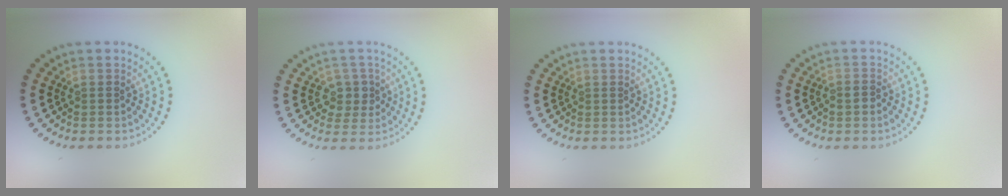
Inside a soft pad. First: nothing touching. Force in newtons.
{"total": 1.8, "press": 1.7, "slide": 0.6}
{"total": 0.0}
{"total": 0.9, "press": 0.7, "slide": 0.6}